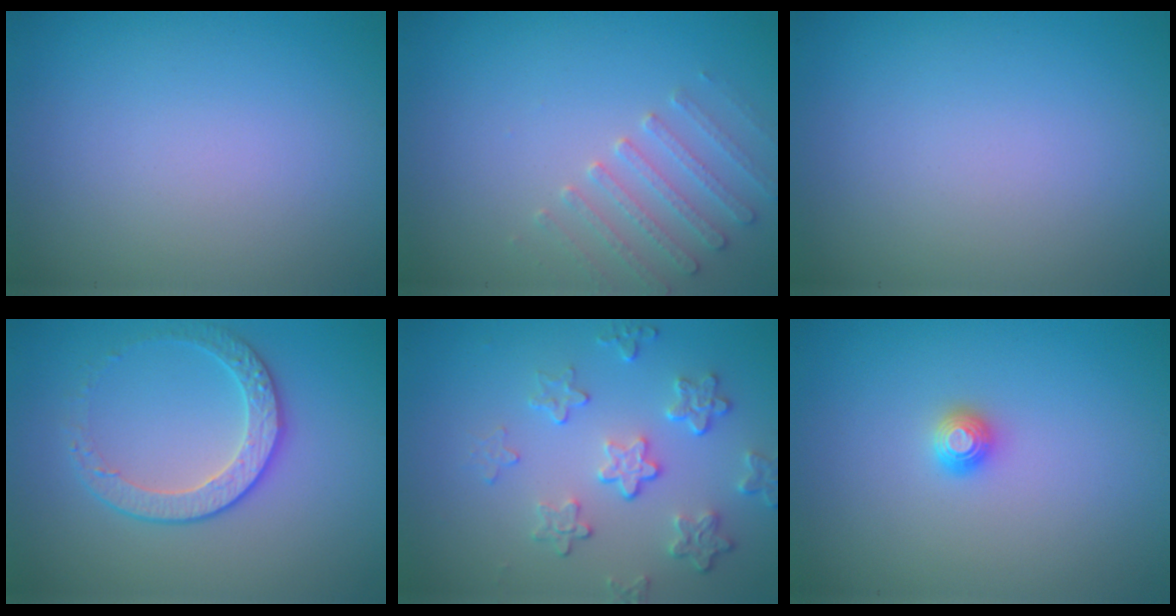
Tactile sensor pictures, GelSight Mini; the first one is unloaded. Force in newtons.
{"total": 2.6, "press": 2.6, "slide": 0.6}
{"total": 0.0}
{"total": 2.8, "press": 2.4, "slide": 1.4}
{"total": 4.4, "press": 3.3, "slide": 3.0}
{"total": 0.9, "press": 0.9, "slide": 0.0}